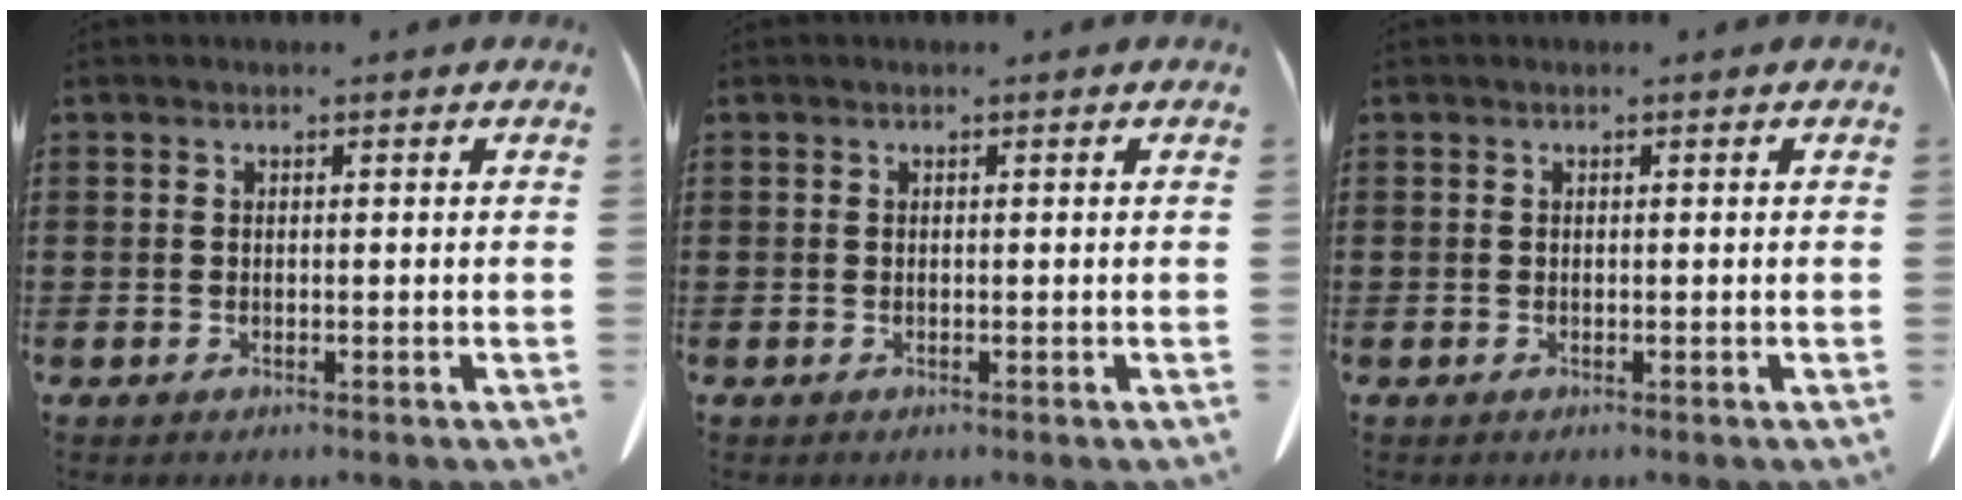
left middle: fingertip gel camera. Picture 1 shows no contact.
{"total": 0.0}
{"total": 0.0}